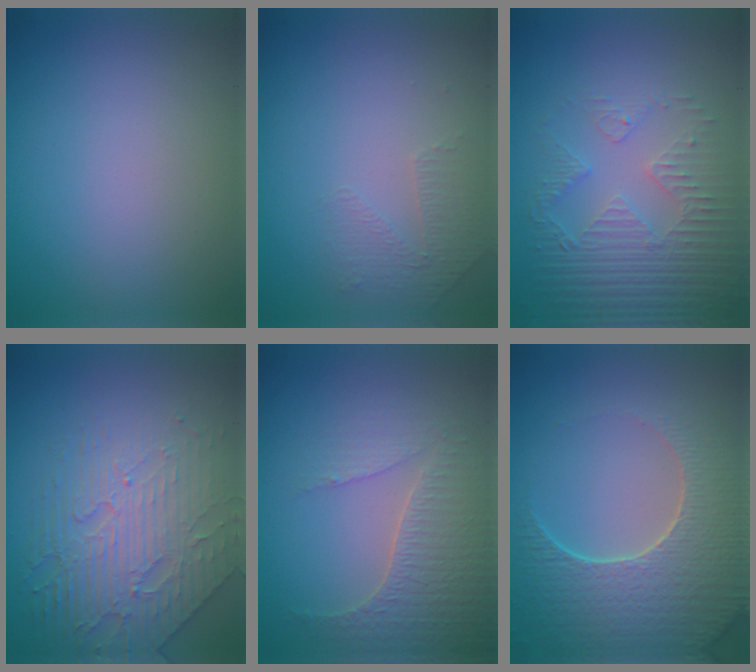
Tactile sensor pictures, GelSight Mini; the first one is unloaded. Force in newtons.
{"total": 1.4, "press": 0.8, "slide": 1.1}
{"total": 5.1, "press": 3.5, "slide": 3.8}
{"total": 5.5, "press": 4.7, "slide": 2.9}
{"total": 3.4, "press": 3.4, "slide": 0.5}
{"total": 6.6, "press": 5.4, "slide": 3.8}